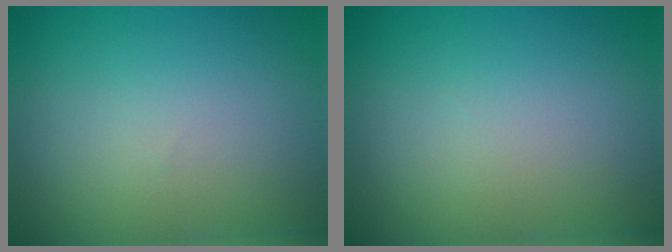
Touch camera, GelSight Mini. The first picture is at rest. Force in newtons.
{"total": 0.0}